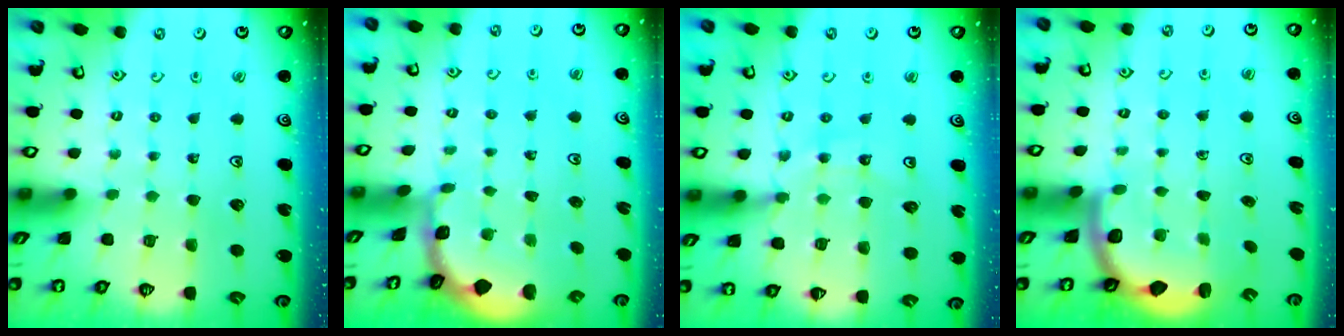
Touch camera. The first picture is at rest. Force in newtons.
{"total": 1.3, "press": 1.2, "slide": 0.1}
{"total": 11.8, "press": 11.5, "slide": 2.6}
{"total": 2.5, "press": 2.4, "slide": 0.7}